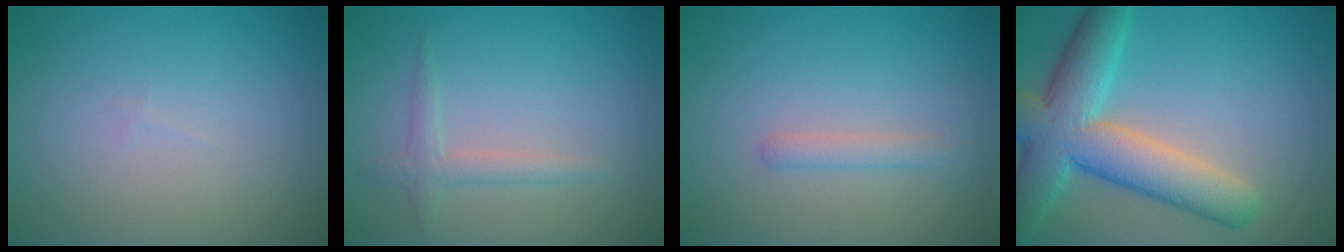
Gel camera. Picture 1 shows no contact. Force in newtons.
{"total": 1.7, "press": 1.7, "slide": 0.1}
{"total": 1.4, "press": 1.4, "slide": 0.0}
{"total": 9.0, "press": 8.9, "slide": 0.3}